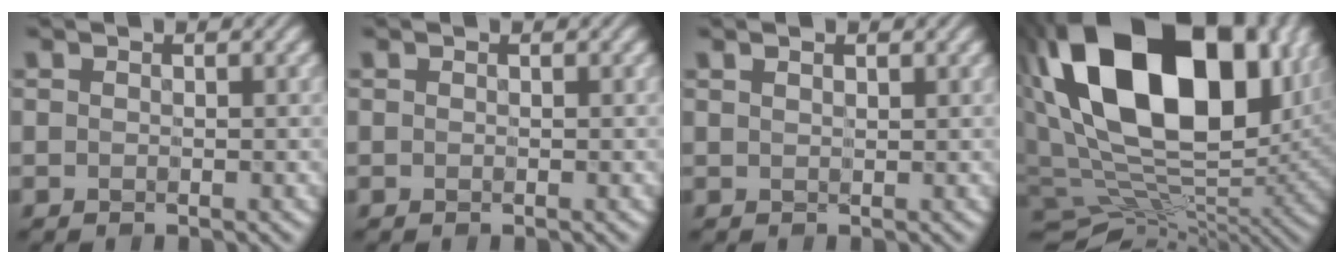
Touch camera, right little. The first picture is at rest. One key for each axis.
{"total": 0.0}
{"total": 1.2, "fx": 0.8, "fy": 0.5, "fz": 0.8, "tx": -0.007, "ty": 0.007, "tz": 0.005}
{"total": 19.7, "fx": 6.2, "fy": 12.8, "fz": 13.7, "tx": -0.261, "ty": 0.008, "tz": 0.120}